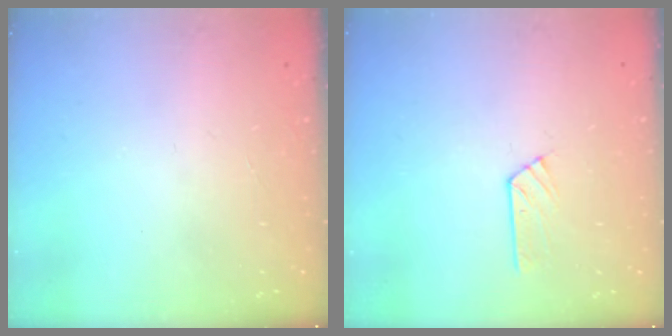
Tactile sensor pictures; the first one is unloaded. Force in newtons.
{"total": 3.9, "press": 3.9, "slide": 0.5}